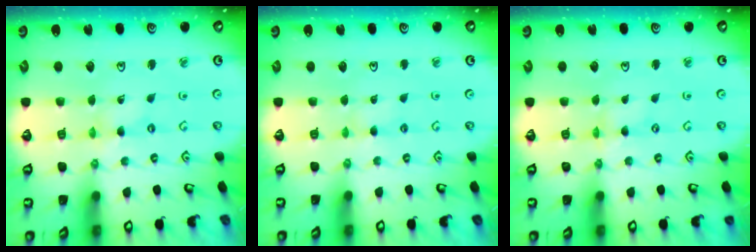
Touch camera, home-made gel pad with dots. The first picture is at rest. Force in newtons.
{"total": 1.9, "press": 1.8, "slide": 0.3}
{"total": 0.7, "press": 0.7, "slide": 0.2}